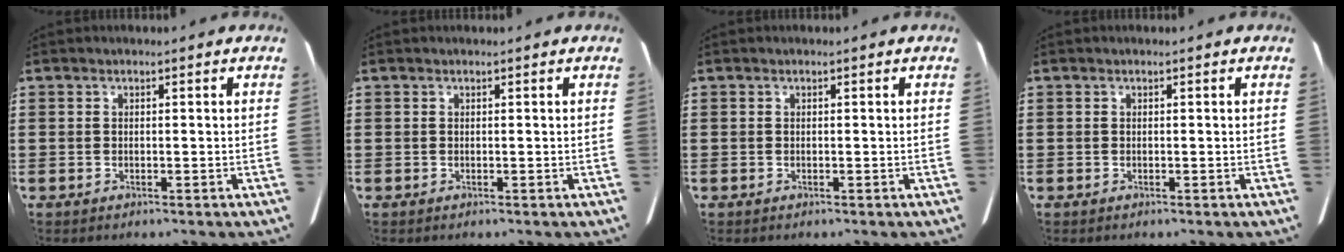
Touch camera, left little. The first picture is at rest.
{"total": 0.0}
{"total": 0.0}
{"total": 0.0}